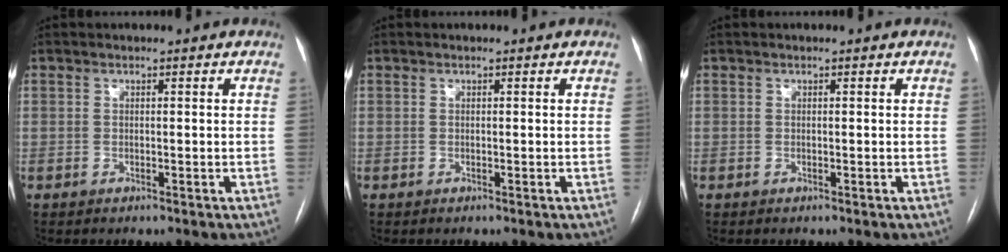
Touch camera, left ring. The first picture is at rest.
{"total": 0.0}
{"total": 0.0}